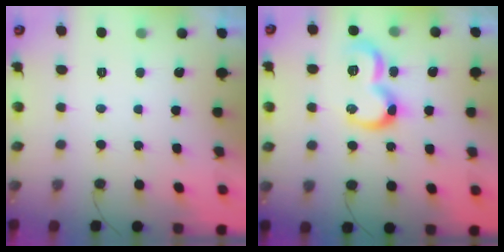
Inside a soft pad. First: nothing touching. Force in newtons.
{"total": 12.4, "press": 12.4, "slide": 1.1}